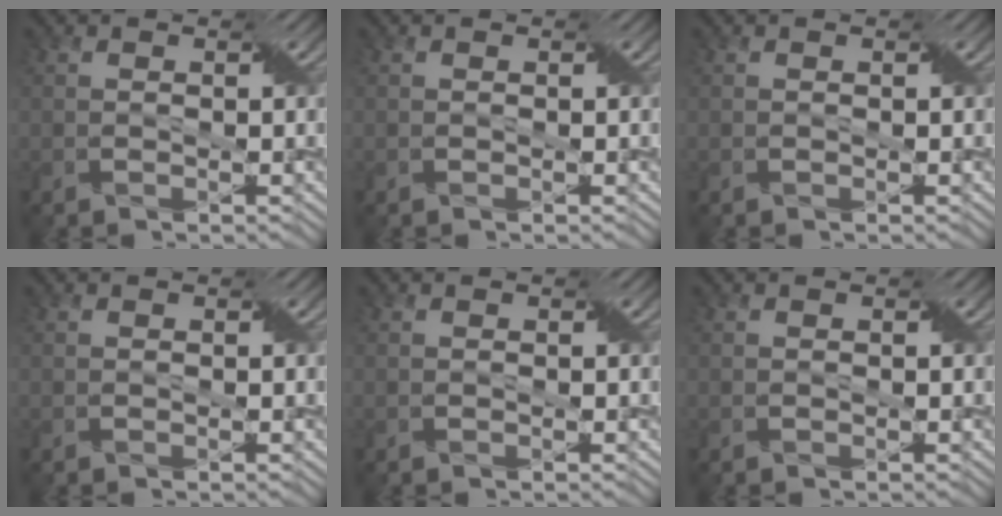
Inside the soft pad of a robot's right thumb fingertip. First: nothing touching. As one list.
[{"total": 0.0}, {"total": 0.0}, {"total": 0.0}, {"total": 0.0}, {"total": 0.0}]